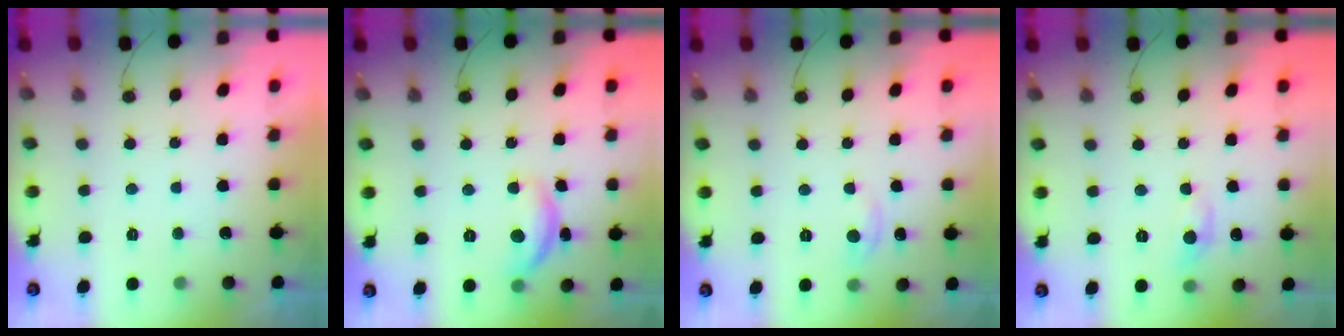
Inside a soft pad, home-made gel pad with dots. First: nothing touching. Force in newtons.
{"total": 10.4, "press": 10.4, "slide": 0.6}
{"total": 3.6, "press": 3.6, "slide": 0.5}
{"total": 5.3, "press": 5.2, "slide": 0.6}